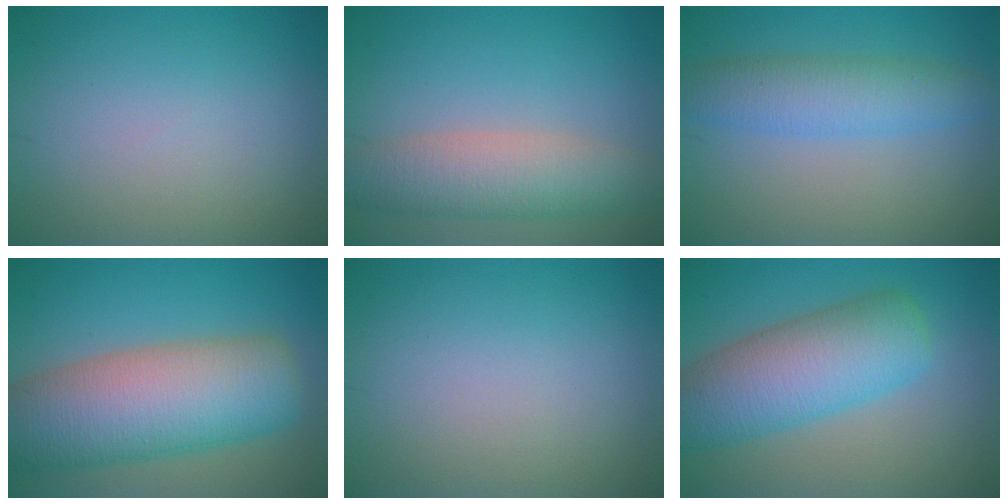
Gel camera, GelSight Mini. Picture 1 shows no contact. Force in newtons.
{"total": 5.6, "press": 5.5, "slide": 0.7}
{"total": 4.5, "press": 4.5, "slide": 0.2}
{"total": 12.4, "press": 12.4, "slide": 0.5}
{"total": 0.0}
{"total": 8.6, "press": 8.6, "slide": 0.2}